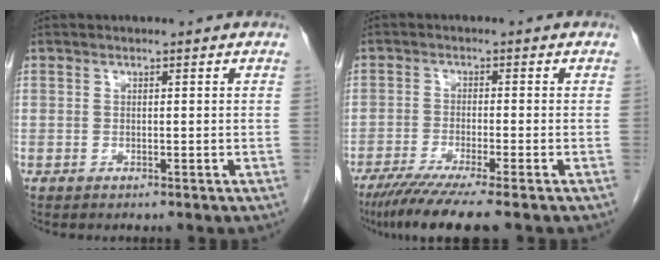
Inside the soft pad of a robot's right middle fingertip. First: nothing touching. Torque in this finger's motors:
{"motor_torque": [1.16, -0.97, 0.16, 0.10]}